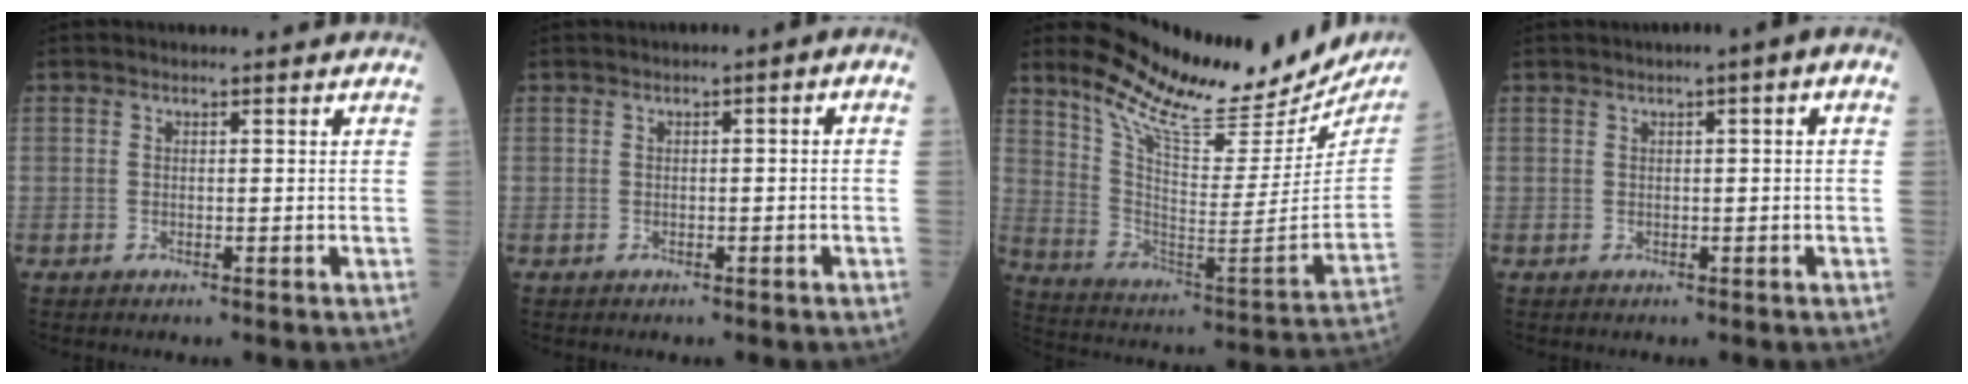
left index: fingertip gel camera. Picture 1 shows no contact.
{"total": 1.8, "force": [-0.1, 0.5, 1.8], "torque": [-0.020, 0.009, -0.005]}
{"total": 24.3, "force": [21.4, 4.8, 10.5], "torque": [-0.175, -0.075, 0.305]}
{"total": 3.8, "force": [1.1, 0.4, 3.6], "torque": [-0.046, 0.012, 0.011]}